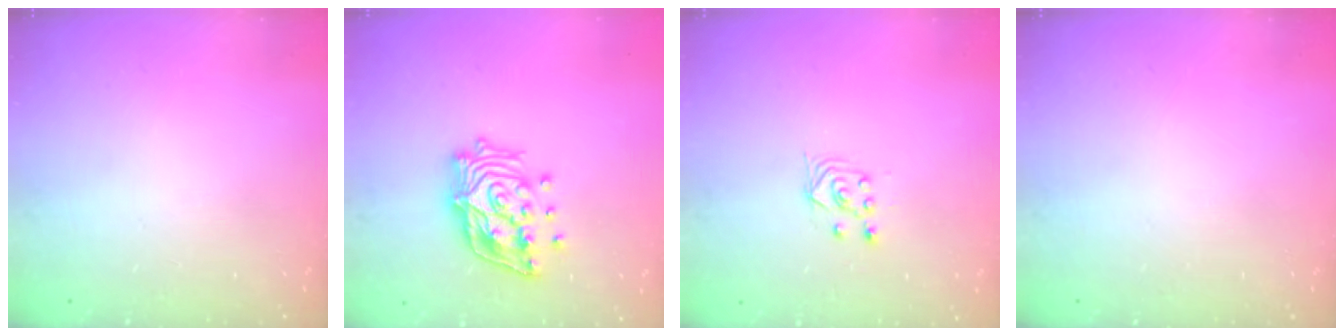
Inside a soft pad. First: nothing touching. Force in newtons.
{"total": 17.1, "press": 16.9, "slide": 2.5}
{"total": 2.8, "press": 2.4, "slide": 1.4}
{"total": 0.0}